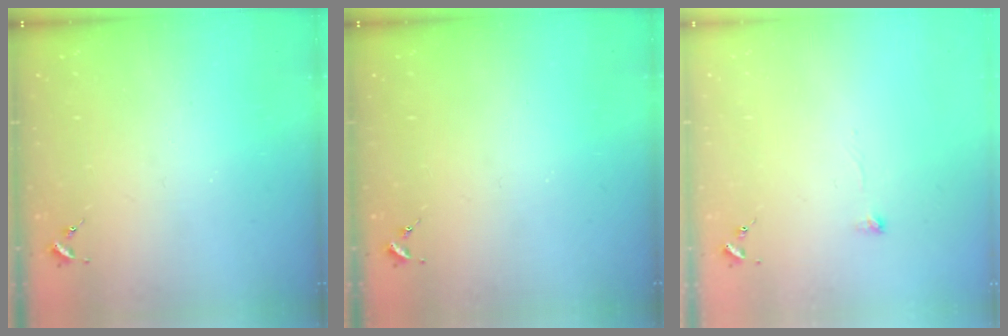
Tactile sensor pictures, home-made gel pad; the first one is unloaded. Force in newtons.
{"total": 0.0}
{"total": 5.0, "press": 5.0, "slide": 0.3}